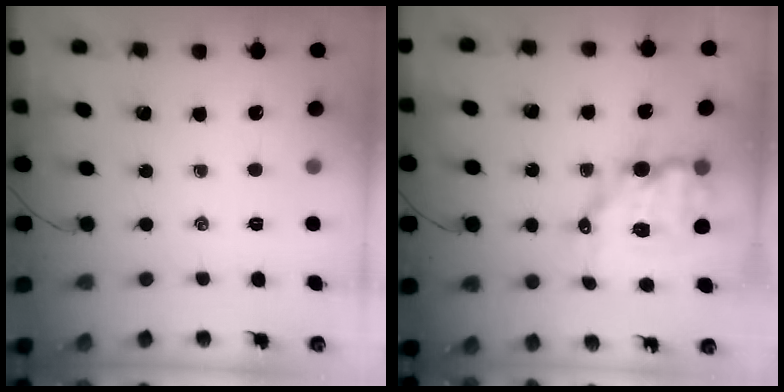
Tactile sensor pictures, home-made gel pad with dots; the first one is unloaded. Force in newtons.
{"total": 11.5, "press": 11.2, "slide": 2.5}